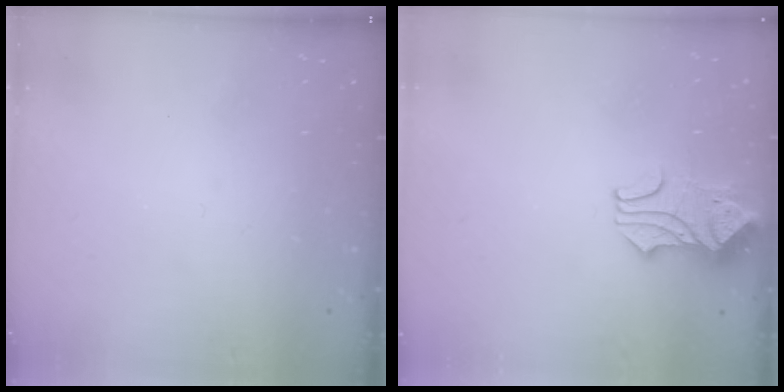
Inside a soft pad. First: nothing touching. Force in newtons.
{"total": 1.7, "press": 1.4, "slide": 1.0}